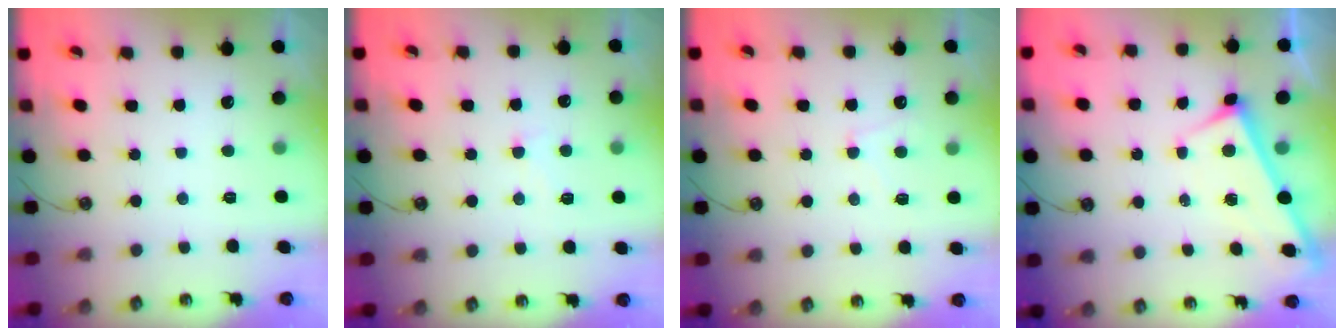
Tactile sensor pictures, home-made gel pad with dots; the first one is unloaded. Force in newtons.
{"total": 0.8, "press": 0.0, "slide": 0.8}
{"total": 1.0, "press": 0.9, "slide": 0.5}
{"total": 3.0, "press": 3.0, "slide": 0.2}